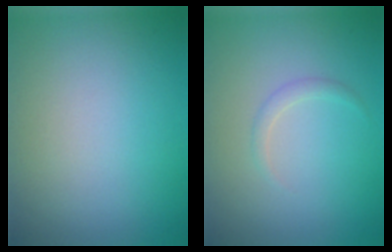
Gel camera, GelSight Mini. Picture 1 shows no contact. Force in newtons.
{"total": 0.9, "press": 0.9, "slide": 0.0}